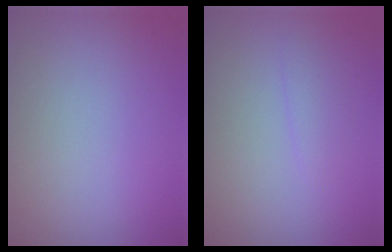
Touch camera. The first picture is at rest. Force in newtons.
{"total": 0.9, "press": 0.9, "slide": 0.1}